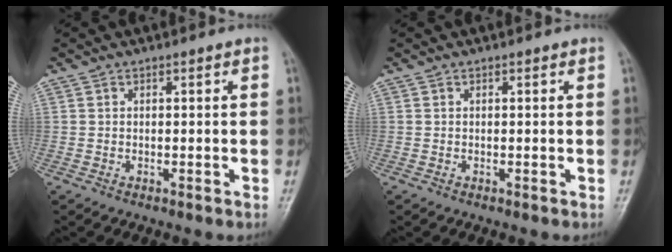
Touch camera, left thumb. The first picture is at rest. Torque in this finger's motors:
{"motor_torque": [0.00, 0.00, -0.08, -0.08, 0.00]}